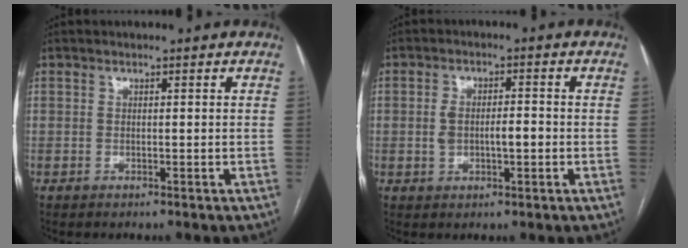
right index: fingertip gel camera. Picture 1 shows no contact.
{"total": 4.8, "force": [-0.6, 2.1, 4.3], "torque": [-0.084, 0.013, -0.005]}